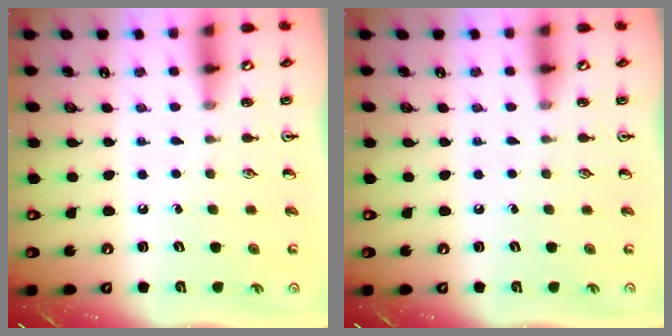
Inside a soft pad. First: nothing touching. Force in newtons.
{"total": 0.0}